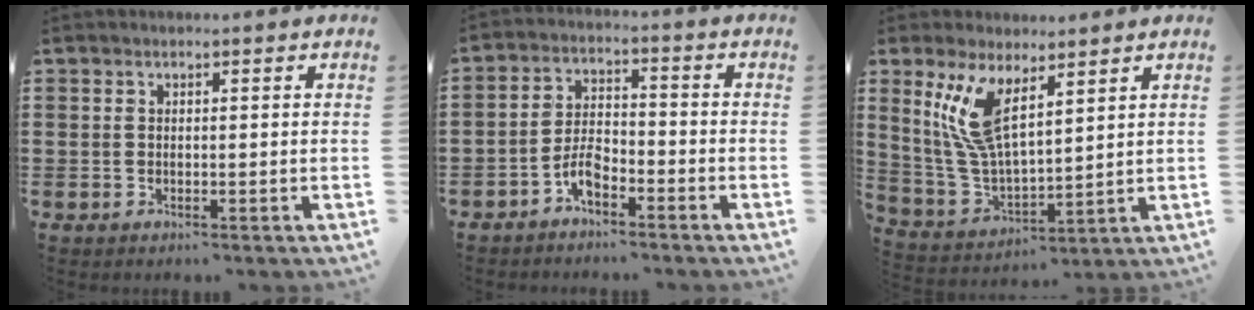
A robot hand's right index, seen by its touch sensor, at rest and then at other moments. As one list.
[{"total": 4.6, "force": [-3.0, 1.8, 2.9], "torque": [-0.074, 0.001, -0.062]}, {"total": 10.0, "force": [4.9, 4.0, 7.7], "torque": [-0.184, -0.013, 0.087]}]